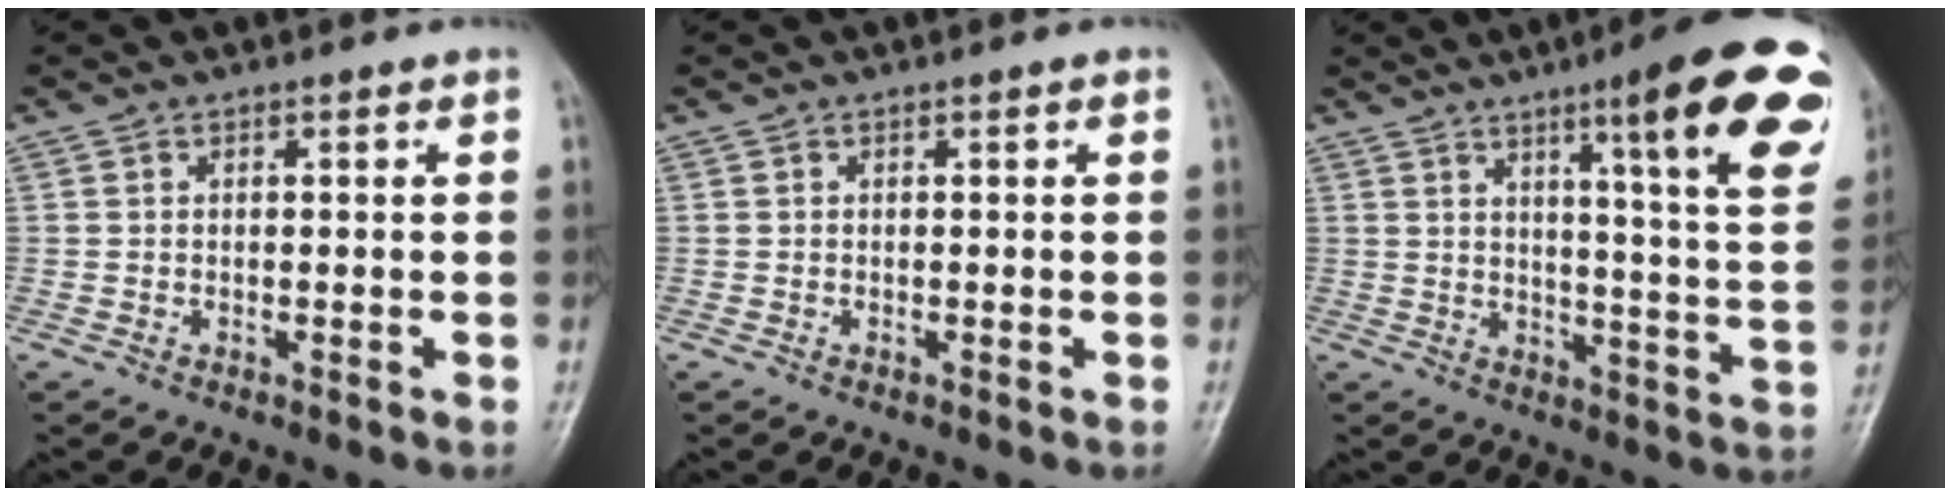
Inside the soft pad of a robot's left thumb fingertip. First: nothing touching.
{"total": 0.0}
{"total": 19.7, "force": [10.2, 2.9, 16.6], "torque": [-0.188, -0.041, 0.131]}